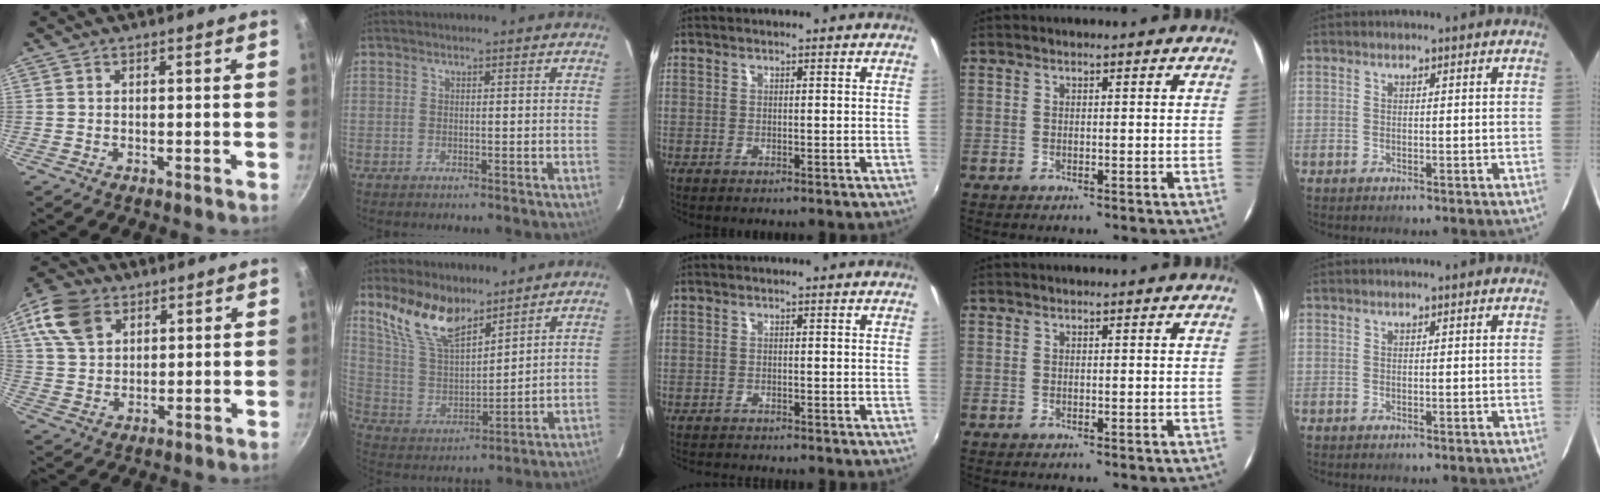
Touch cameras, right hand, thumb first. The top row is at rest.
{"thumb": {"total": 11.2, "force": [5.3, 7.6, 6.3], "torque": [-0.105, -0.002, 0.096]}, "index": {"total": 13.8, "force": [10.1, 5.5, 7.6], "torque": [-0.157, 0.014, 0.208]}, "middle": {"total": 2.8, "force": [-2.8, 0.4, 0.6], "torque": [-0.024, -0.017, -0.048]}}